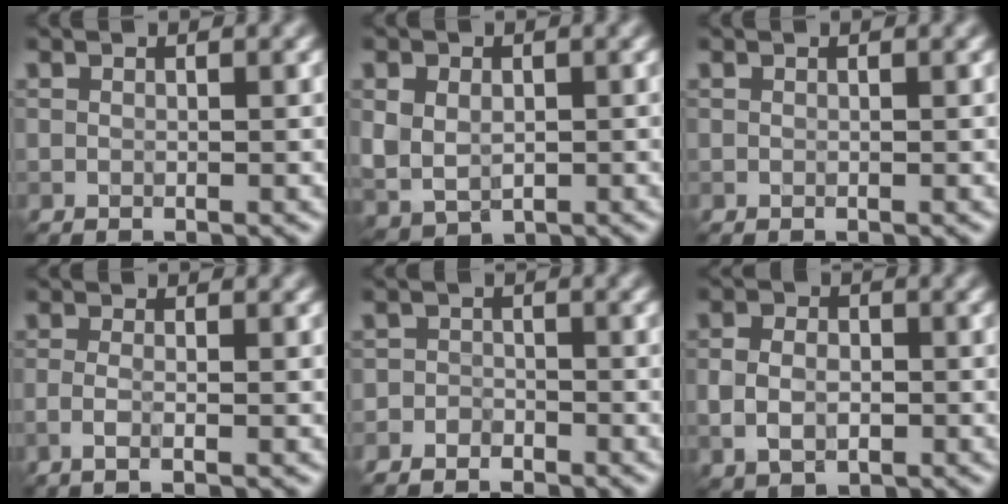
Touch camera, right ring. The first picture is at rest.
{"total": 3.7, "force": [0.3, 2.9, 2.3], "torque": [-0.048, -0.010, 0.015]}
{"total": 0.0}
{"total": 1.7, "force": [-0.4, 0.6, 1.6], "torque": [-0.027, -0.007, -0.014]}
{"total": 2.0, "force": [-1.6, 1.2, 0.1], "torque": [0.017, 0.010, -0.036]}
{"total": 3.8, "force": [-0.4, 2.8, 2.5], "torque": [-0.043, 0.001, -0.008]}